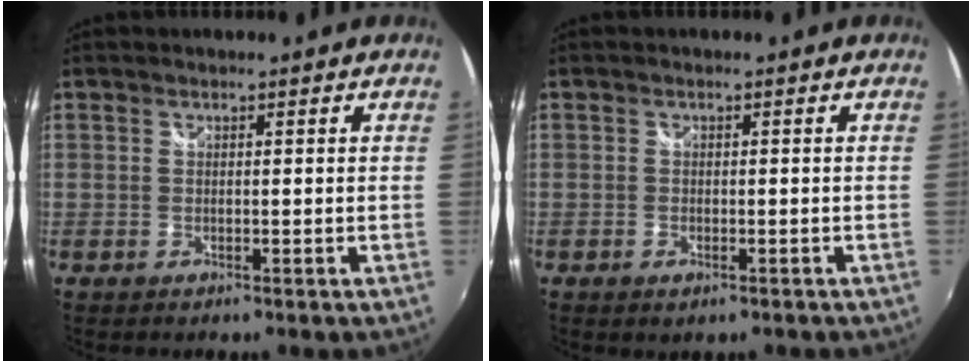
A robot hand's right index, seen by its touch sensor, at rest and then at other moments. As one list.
[{"total": 1.7, "force": [-0.8, 1.1, 1.0], "torque": [-0.018, -0.004, -0.012]}]